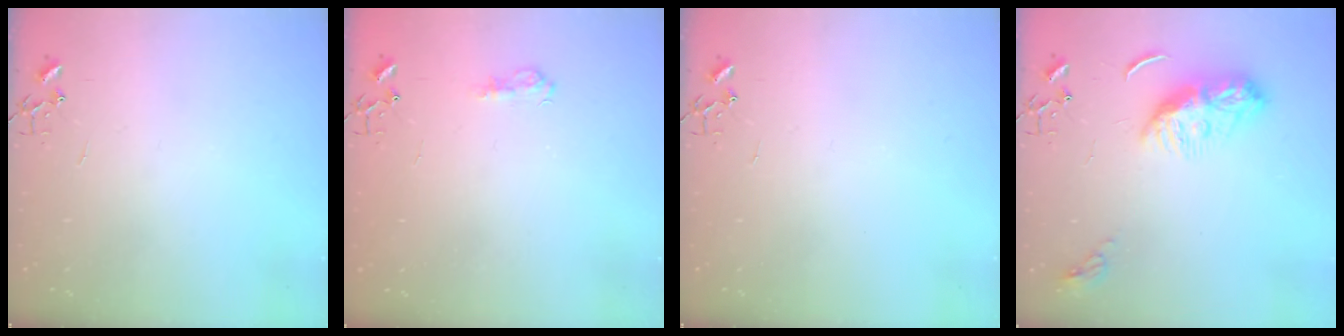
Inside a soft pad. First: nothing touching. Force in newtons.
{"total": 7.9, "press": 7.8, "slide": 0.8}
{"total": 0.0}
{"total": 9.4, "press": 9.4, "slide": 0.6}